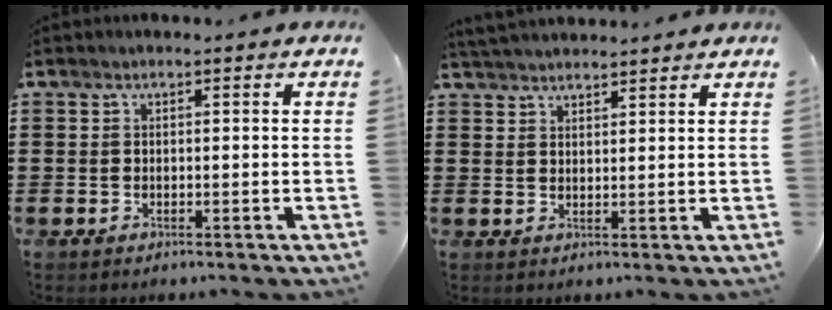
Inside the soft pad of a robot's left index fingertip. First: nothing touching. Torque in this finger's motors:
{"motor_torque": [0.00, 0.00, 0.29, 0.08]}